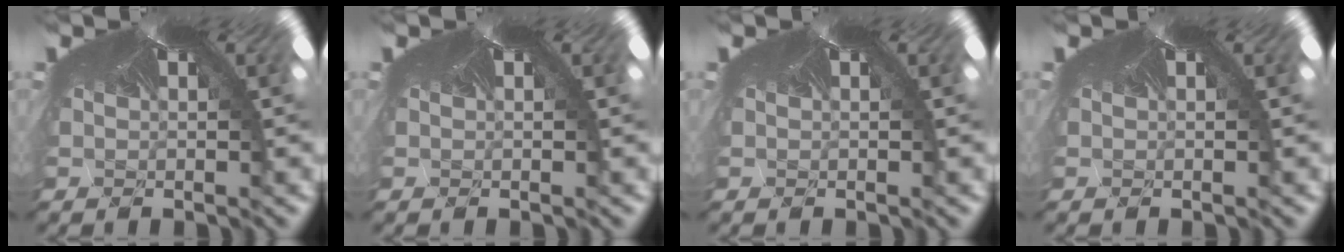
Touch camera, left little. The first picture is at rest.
{"total": 0.0}
{"total": 0.0}
{"total": 0.0}